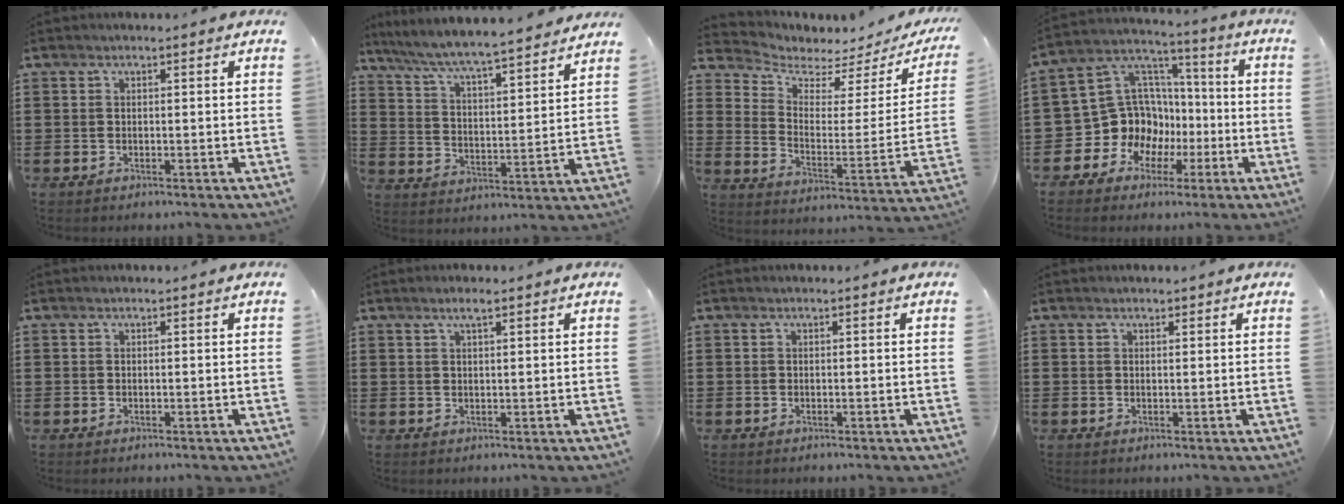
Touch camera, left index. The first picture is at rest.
{"total": 5.8, "force": [5.5, -0.3, 2.0], "torque": [-0.064, -0.044, 0.088]}
{"total": 3.4, "force": [3.0, 1.4, 0.9], "torque": [-0.046, -0.027, 0.045]}
{"total": 12.0, "force": [-2.8, 11.1, 3.6], "torque": [-0.128, -0.010, -0.039]}
{"total": 0.0}
{"total": 2.1, "force": [1.3, 0.3, 1.6], "torque": [-0.032, 0.002, 0.023]}
{"total": 0.0}
{"total": 0.6, "force": [0.5, 0.4, 0.0], "torque": [-0.002, 0.001, 0.010]}